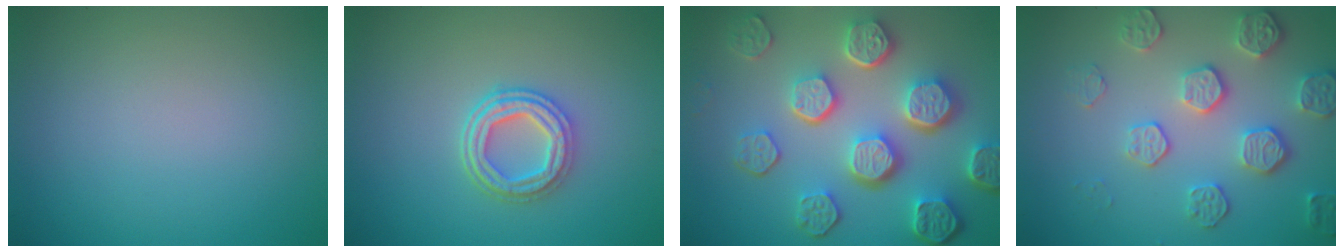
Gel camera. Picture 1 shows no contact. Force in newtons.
{"total": 4.0, "press": 3.2, "slide": 2.3}
{"total": 8.5, "press": 6.2, "slide": 5.7}
{"total": 4.5, "press": 4.3, "slide": 1.5}